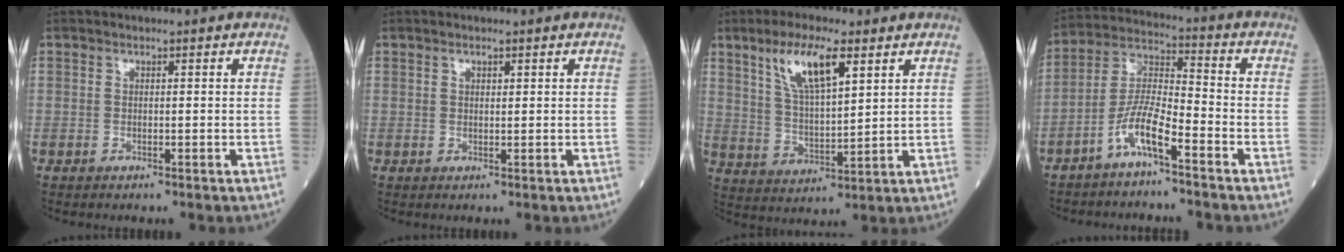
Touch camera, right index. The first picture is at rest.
{"total": 0.8, "force": [0.5, 0.3, 0.5], "torque": [-0.008, -0.002, 0.009]}
{"total": 9.9, "force": [5.4, 2.3, 8.0], "torque": [-0.157, 0.005, 0.105]}
{"total": 7.8, "force": [-4.8, 1.0, 6.1], "torque": [-0.129, 0.006, -0.098]}